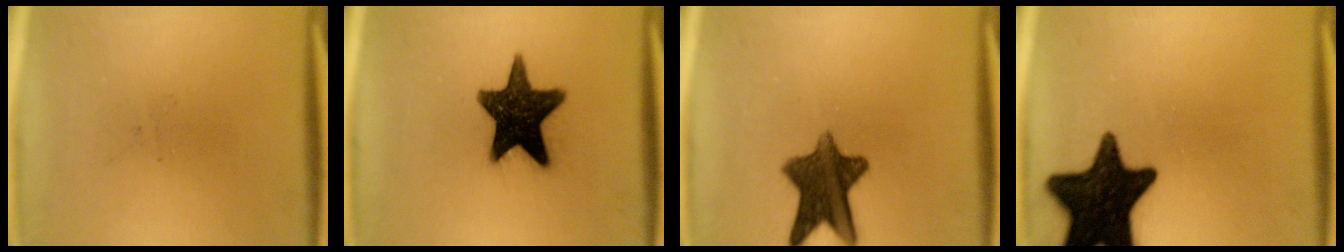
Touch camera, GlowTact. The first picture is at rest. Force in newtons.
{"total": 15.4}
{"total": 10.9}
{"total": 18.8}